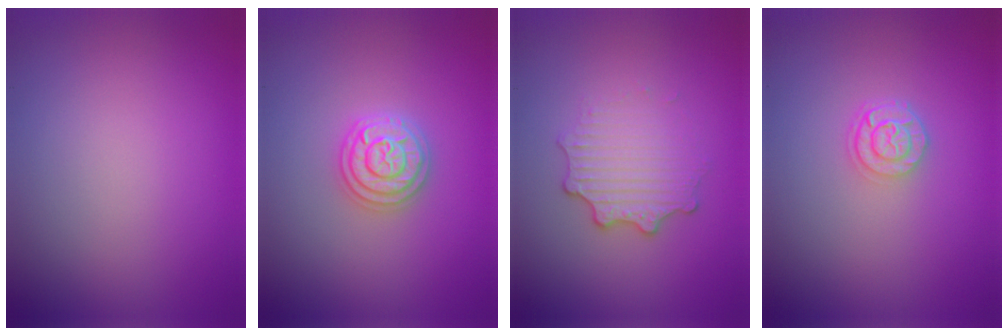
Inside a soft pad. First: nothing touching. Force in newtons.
{"total": 3.7, "press": 3.7, "slide": 0.5}
{"total": 3.4, "press": 2.7, "slide": 2.0}
{"total": 2.3, "press": 1.9, "slide": 1.4}